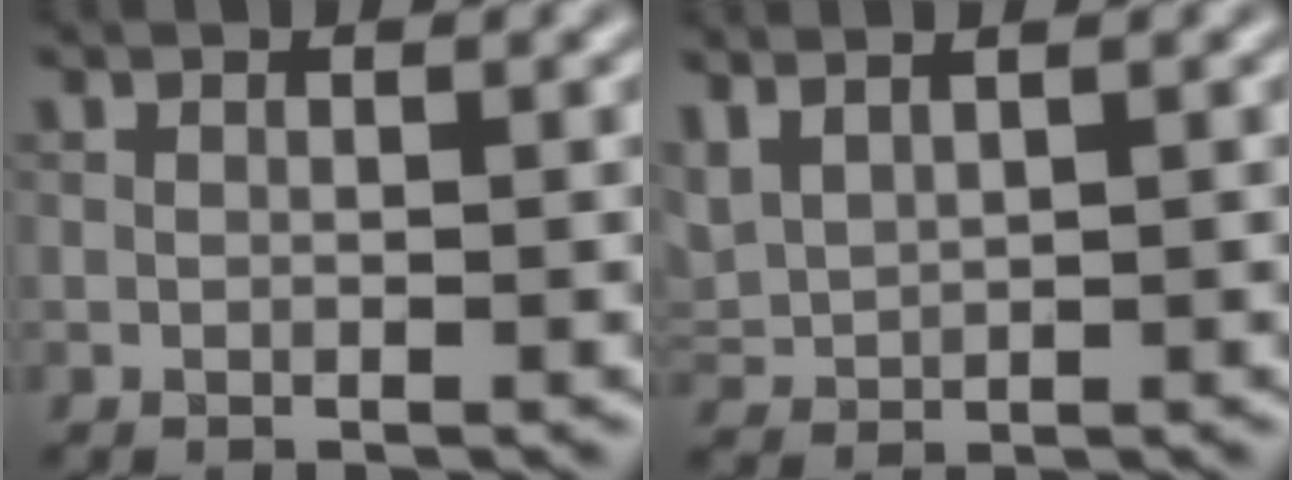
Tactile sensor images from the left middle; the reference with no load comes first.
{"total": 2.2, "force": [1.8, 0.7, 1.1], "torque": [-0.033, 0.010, 0.046]}